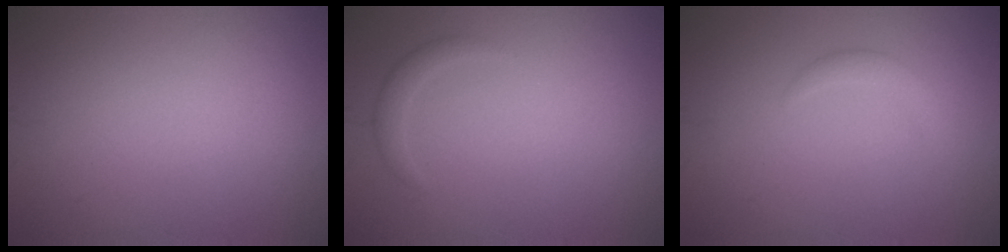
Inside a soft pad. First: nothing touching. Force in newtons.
{"total": 1.2, "press": 1.2, "slide": 0.1}
{"total": 1.3, "press": 1.3, "slide": 0.1}